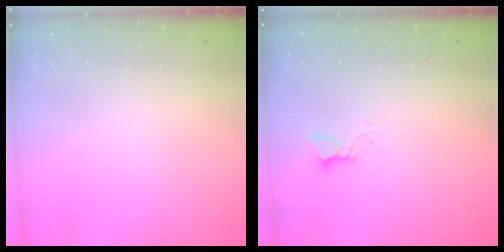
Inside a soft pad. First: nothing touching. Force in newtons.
{"total": 2.8, "press": 2.8, "slide": 0.4}